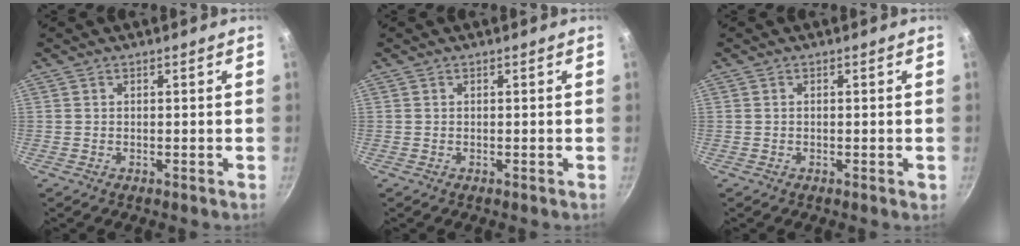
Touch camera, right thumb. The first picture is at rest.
{"total": 0.0}
{"total": 0.6, "force": [-0.1, 0.2, 0.6], "torque": [-0.007, 0.001, -0.003]}